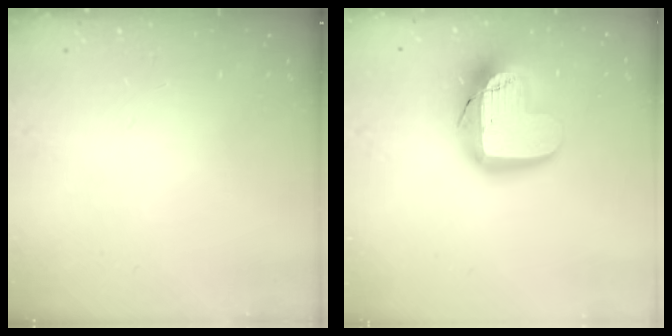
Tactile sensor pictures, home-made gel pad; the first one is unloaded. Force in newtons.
{"total": 18.3, "press": 18.3, "slide": 1.2}